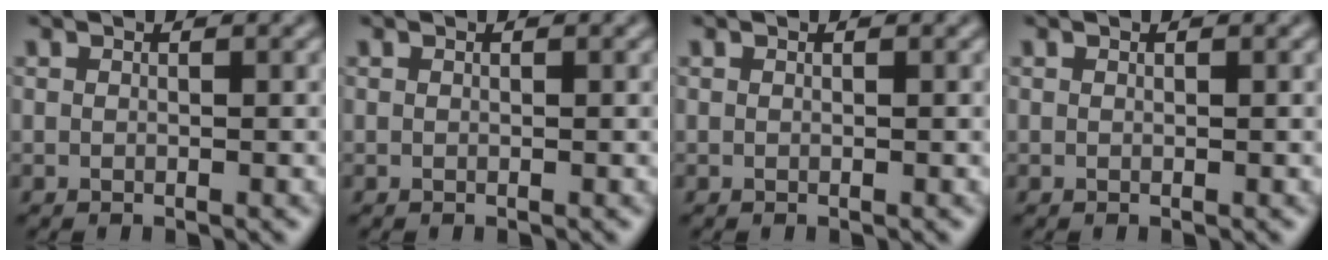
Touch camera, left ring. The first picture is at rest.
{"total": 0.0}
{"total": 0.0}
{"total": 0.0}